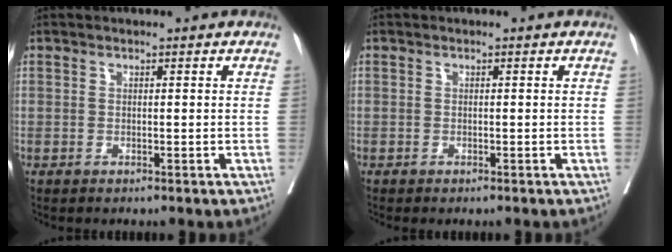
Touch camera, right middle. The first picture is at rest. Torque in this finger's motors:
{"motor_torque": [1.07, -1.07, 0.28, 0.06]}